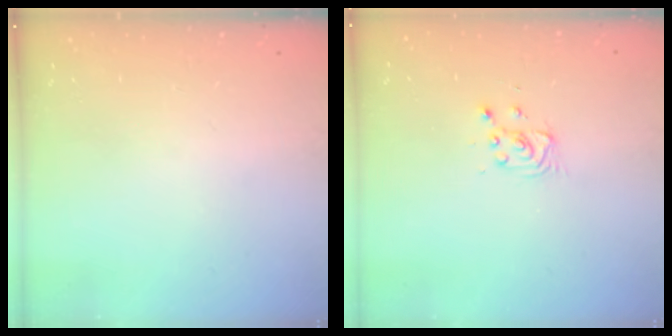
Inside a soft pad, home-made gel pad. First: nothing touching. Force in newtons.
{"total": 2.8, "press": 2.8, "slide": 0.4}